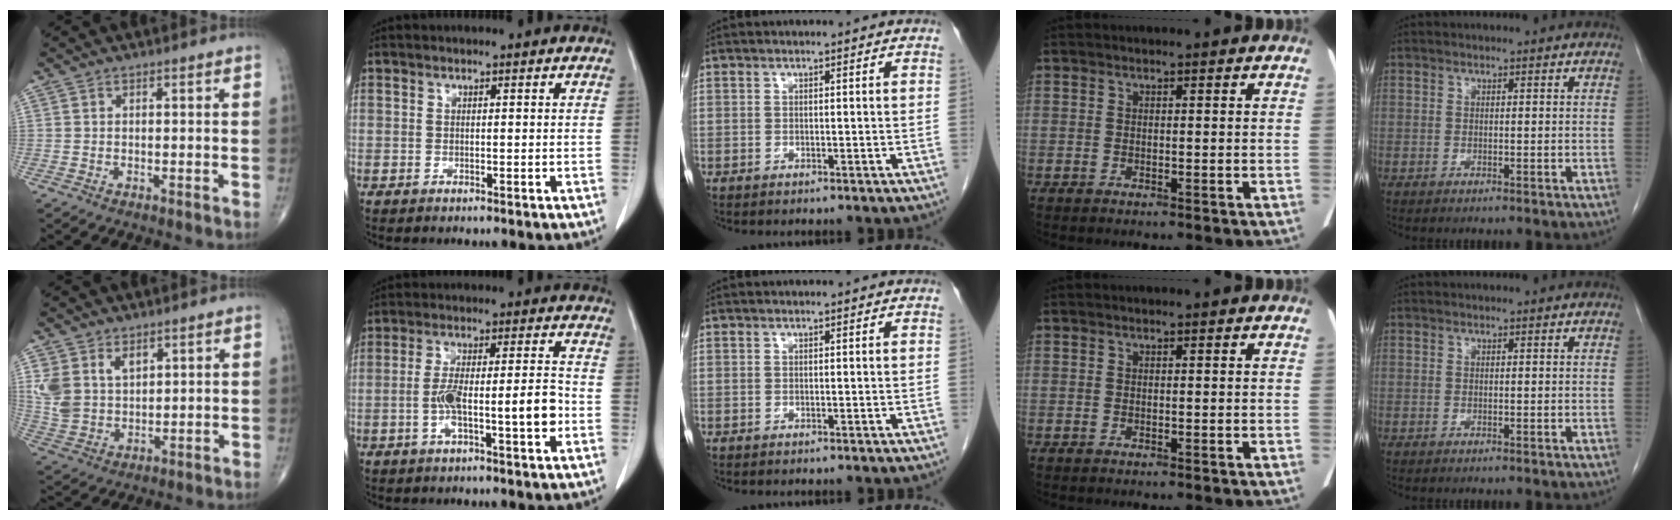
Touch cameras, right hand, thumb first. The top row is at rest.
{"thumb": {"total": 8.8, "force": [3.6, 6.0, 5.4], "torque": [-0.094, -0.011, 0.084]}, "index": {"total": 9.5, "force": [-2.5, 1.3, 9.1], "torque": [-0.162, 0.019, -0.041]}}